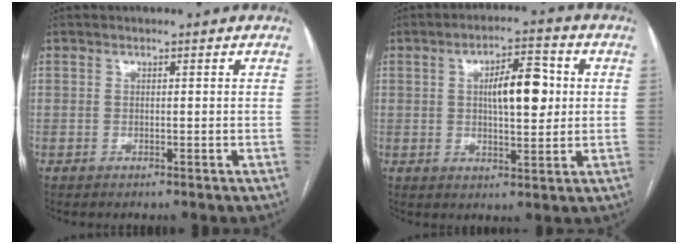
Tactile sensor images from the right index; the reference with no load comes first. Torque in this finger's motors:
{"motor_torque": [0.33, 0.06, 0.52, 0.08]}